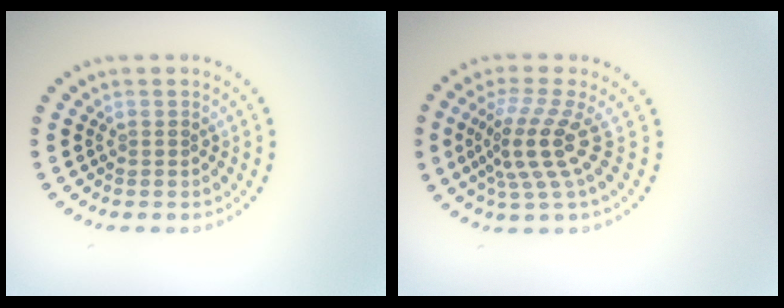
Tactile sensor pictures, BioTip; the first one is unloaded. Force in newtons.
{"total": 4.4, "press": 2.9, "slide": 3.2}